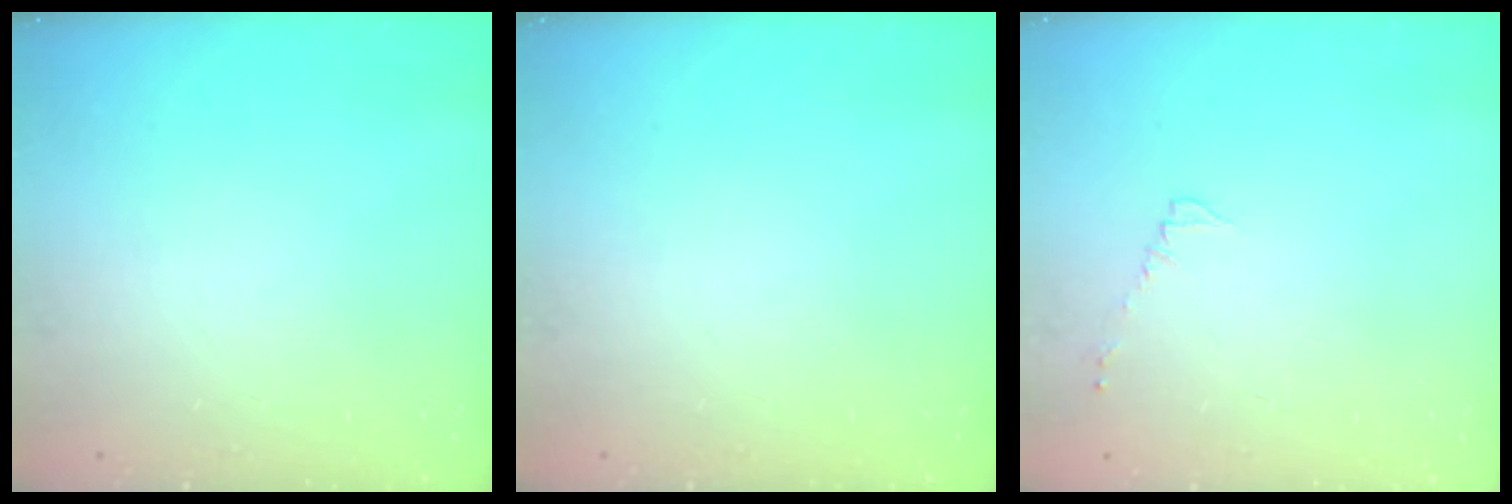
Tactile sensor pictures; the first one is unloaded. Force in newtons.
{"total": 0.0}
{"total": 4.3, "press": 4.3, "slide": 0.6}